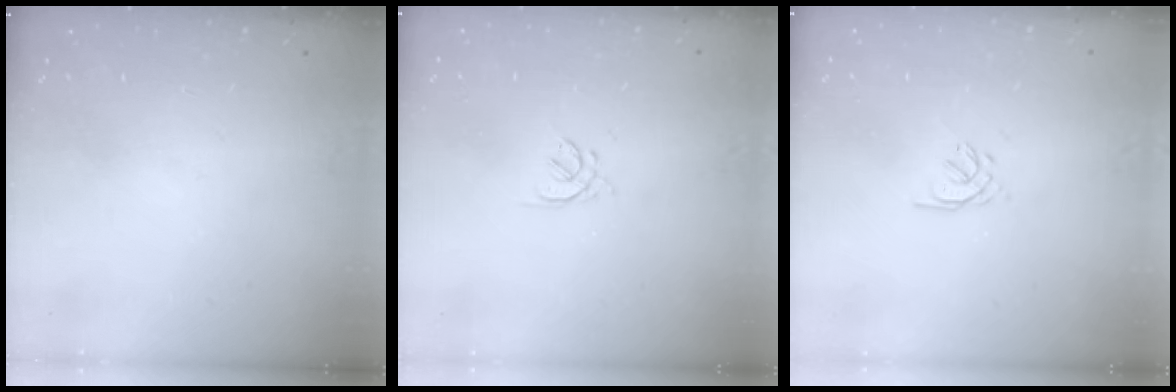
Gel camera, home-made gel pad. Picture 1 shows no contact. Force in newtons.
{"total": 2.8, "press": 2.8, "slide": 0.7}
{"total": 1.2, "press": 1.1, "slide": 0.5}